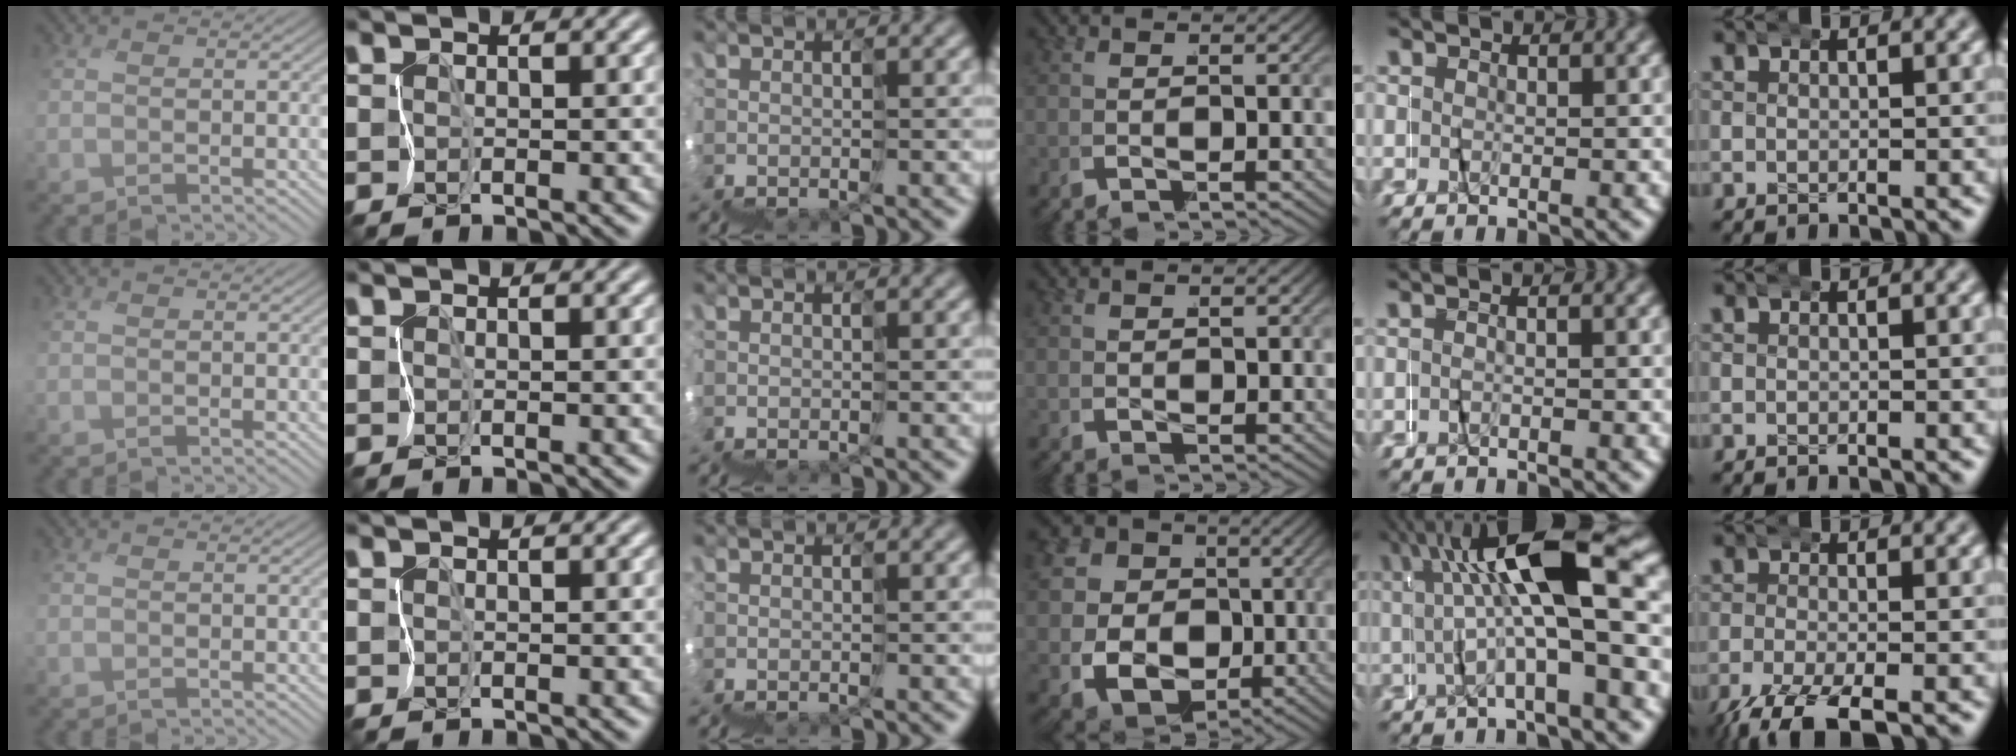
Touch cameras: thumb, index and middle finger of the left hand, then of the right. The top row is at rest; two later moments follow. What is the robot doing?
{"motion": "wrap", "object": "netting"}